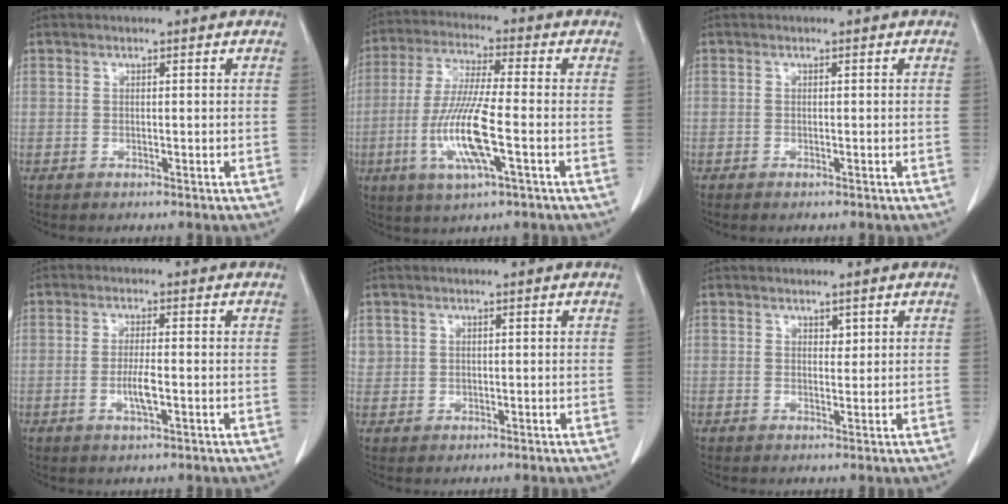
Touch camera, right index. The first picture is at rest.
{"total": 11.7, "force": [-3.2, 0.9, 11.2], "torque": [-0.232, -0.013, -0.065]}
{"total": 0.7, "force": [-0.6, 0.0, 0.4], "torque": [-0.010, -0.002, -0.007]}
{"total": 3.6, "force": [-0.9, 0.5, 3.4], "torque": [-0.069, -0.004, -0.016]}
{"total": 2.0, "force": [0.8, 1.8, 0.2], "torque": [0.011, 0.005, 0.012]}
{"total": 1.1, "force": [0.7, 0.6, 0.6], "torque": [-0.004, -0.004, 0.011]}